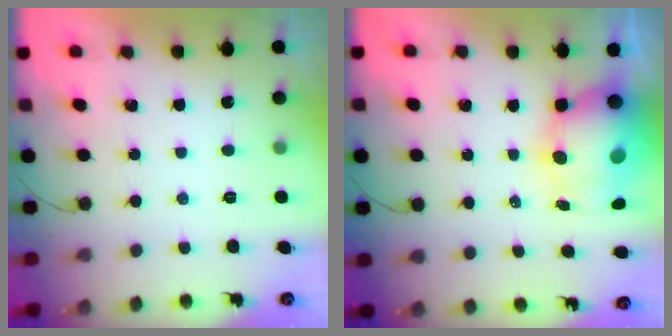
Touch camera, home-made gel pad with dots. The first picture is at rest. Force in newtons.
{"total": 11.9, "press": 11.5, "slide": 3.1}